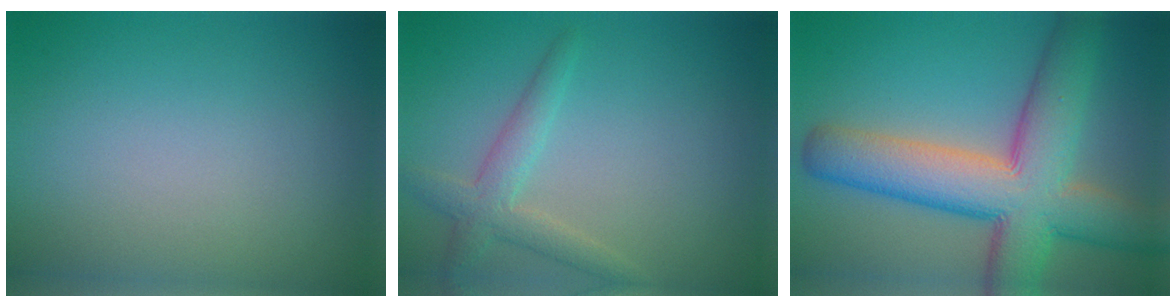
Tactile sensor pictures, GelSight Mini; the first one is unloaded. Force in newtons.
{"total": 2.8, "press": 2.8, "slide": 0.2}
{"total": 11.1, "press": 11.1, "slide": 0.4}